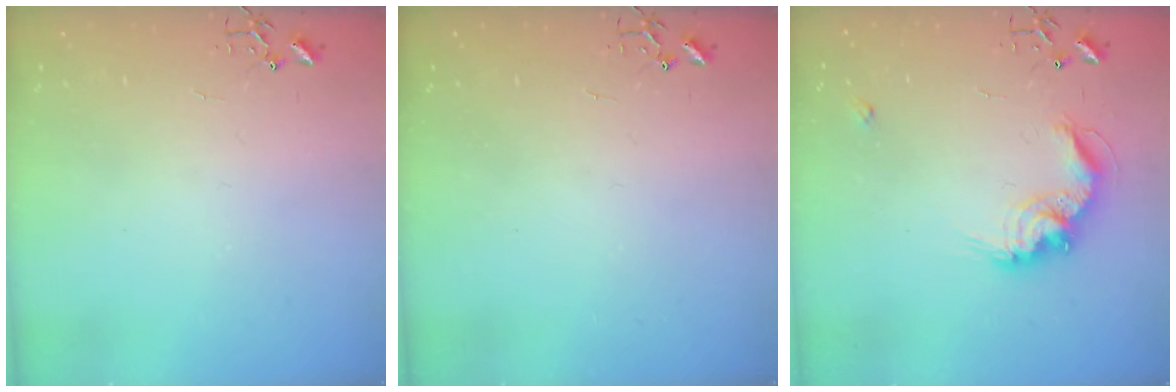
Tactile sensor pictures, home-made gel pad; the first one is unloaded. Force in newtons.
{"total": 0.0}
{"total": 12.6, "press": 12.6, "slide": 0.4}